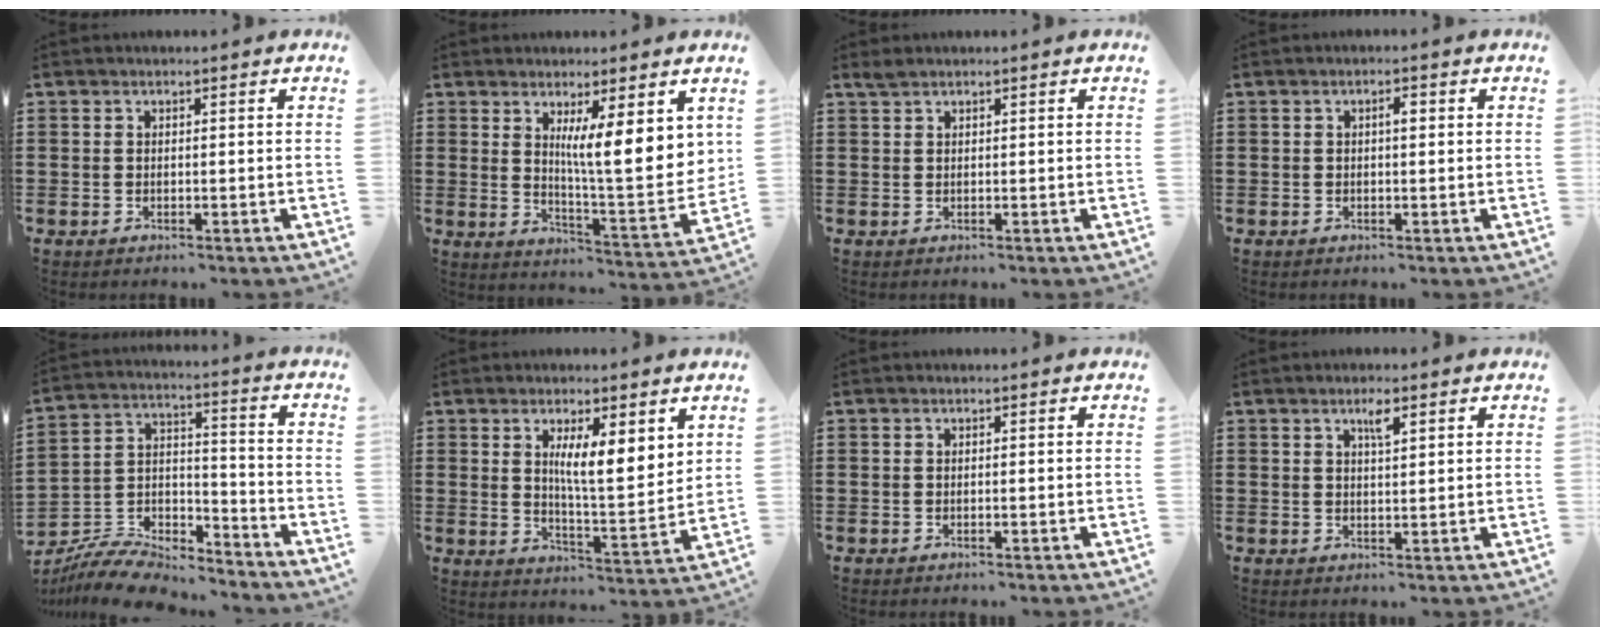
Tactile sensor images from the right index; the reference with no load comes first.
{"total": 8.6, "force": [4.0, 1.2, 7.5], "torque": [-0.122, -0.034, 0.062]}
{"total": 0.9, "force": [0.7, 0.3, 0.4], "torque": [-0.010, 0.002, 0.014]}
{"total": 1.4, "force": [0.2, 0.5, 1.3], "torque": [-0.026, 0.004, 0.001]}
{"total": 8.3, "force": [-8.1, 1.6, 1.3], "torque": [-0.034, 0.009, -0.164]}
{"total": 6.7, "force": [3.4, 1.2, 5.7], "torque": [-0.104, -0.018, 0.052]}
{"total": 0.0}
{"total": 2.6, "force": [1.5, 0.6, 2.1], "torque": [-0.029, -0.002, 0.021]}